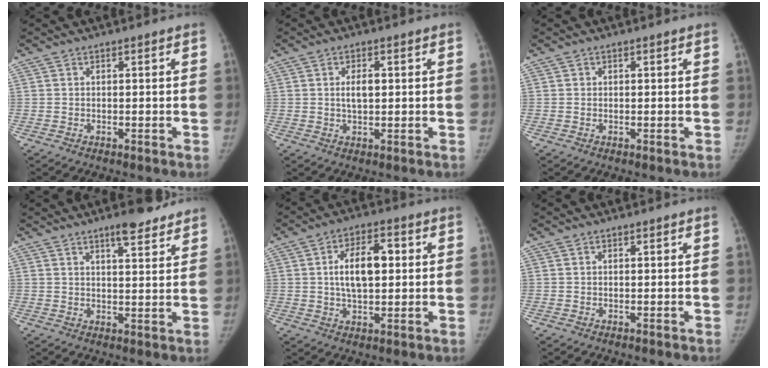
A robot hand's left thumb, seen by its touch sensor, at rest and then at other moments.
{"total": 3.5, "force": [0.5, 1.8, 2.9], "torque": [-0.050, 0.000, 0.007]}
{"total": 0.0}
{"total": 6.7, "force": [5.0, 1.8, 4.1], "torque": [-0.040, -0.030, 0.070]}
{"total": 10.0, "force": [1.3, 5.2, 8.4], "torque": [-0.129, 0.010, 0.020]}
{"total": 0.0}